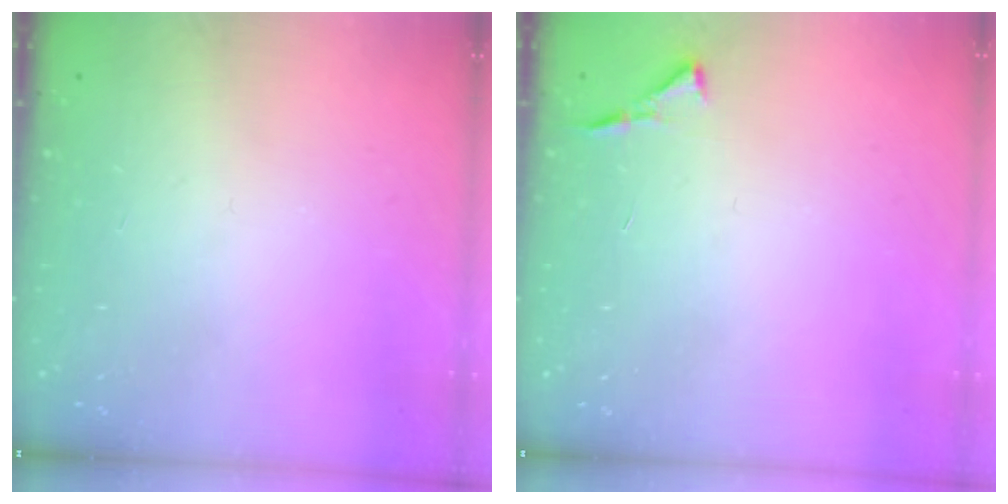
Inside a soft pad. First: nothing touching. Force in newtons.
{"total": 3.5, "press": 3.4, "slide": 0.5}